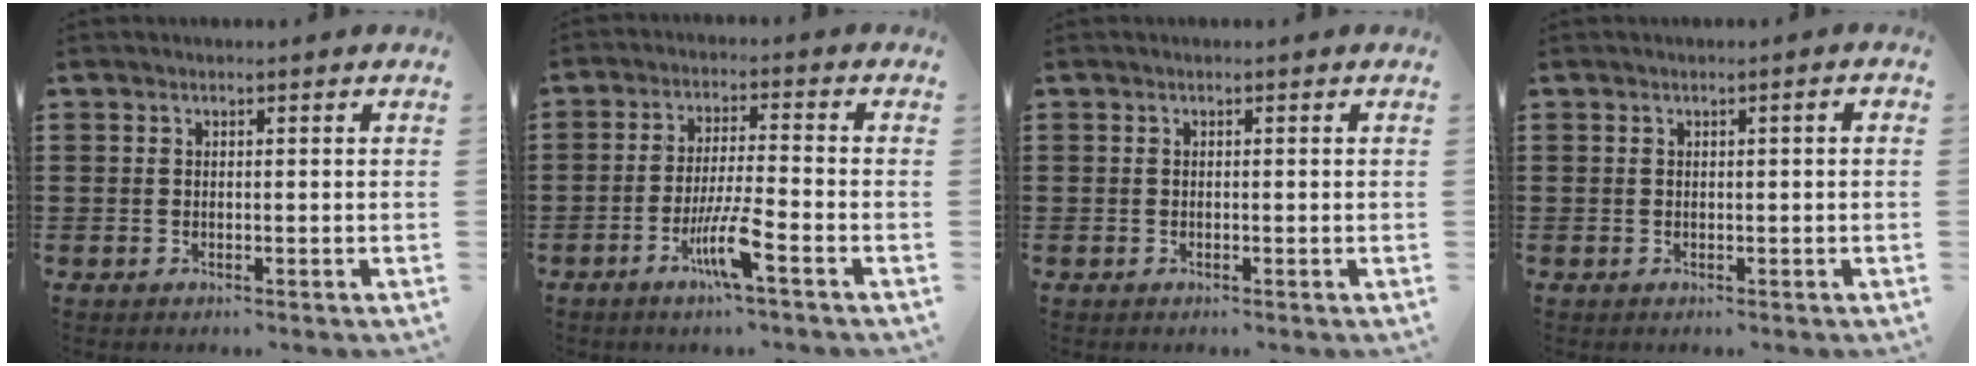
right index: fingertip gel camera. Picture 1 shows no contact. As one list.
[{"total": 7.1, "force": [-3.6, 0.4, 6.1], "torque": [-0.124, -0.013, -0.069]}, {"total": 0.0}, {"total": 0.6, "force": [0.0, 0.0, 0.6], "torque": [-0.009, -0.004, 0.001]}]